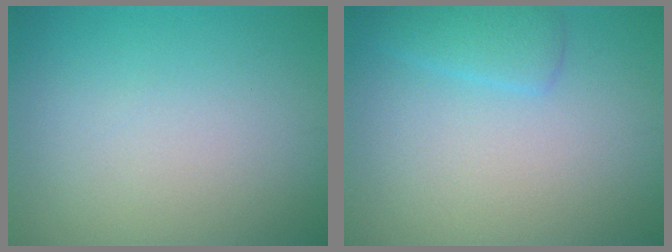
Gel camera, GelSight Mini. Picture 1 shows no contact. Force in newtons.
{"total": 2.0, "press": 1.9, "slide": 0.2}